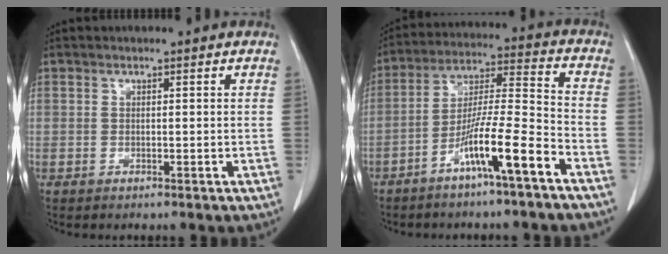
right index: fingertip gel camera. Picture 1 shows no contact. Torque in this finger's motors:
{"motor_torque": [1.21, -0.93, 0.74, 0.21]}